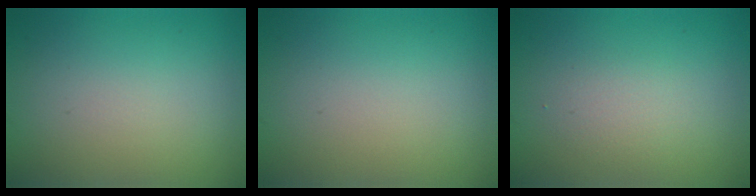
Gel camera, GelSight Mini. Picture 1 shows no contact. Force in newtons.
{"total": 0.0}
{"total": 1.7, "press": 1.7, "slide": 0.2}